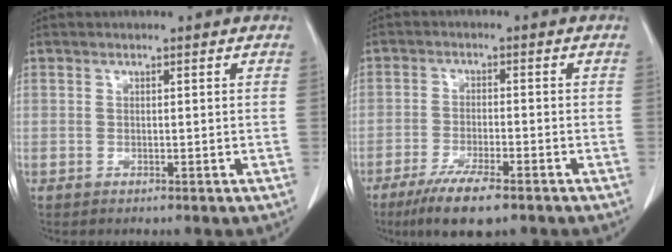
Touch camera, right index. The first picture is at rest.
{"total": 8.0, "force": [-5.5, 1.4, 5.7], "torque": [-0.100, -0.017, -0.091]}